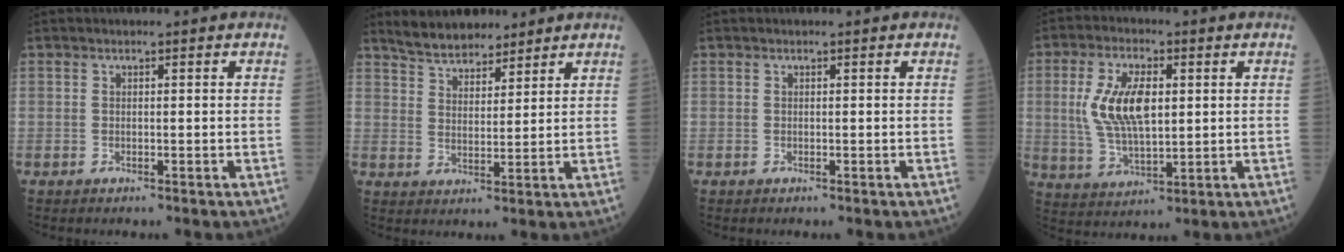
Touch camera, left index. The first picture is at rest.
{"total": 7.1, "force": [6.4, 2.3, 2.0], "torque": [-0.042, 0.017, 0.121]}
{"total": 0.0}
{"total": 9.9, "force": [1.5, 4.0, 8.9], "torque": [-0.197, 0.004, 0.032]}